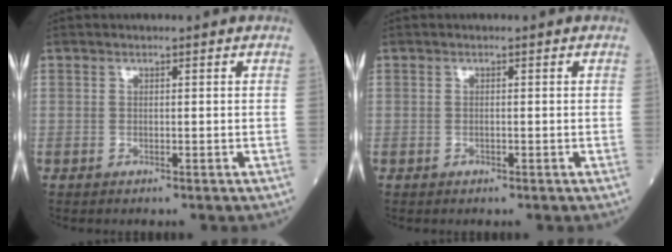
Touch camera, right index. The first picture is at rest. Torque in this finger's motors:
{"motor_torque": [-0.10, -0.02, -0.04, 0.01]}